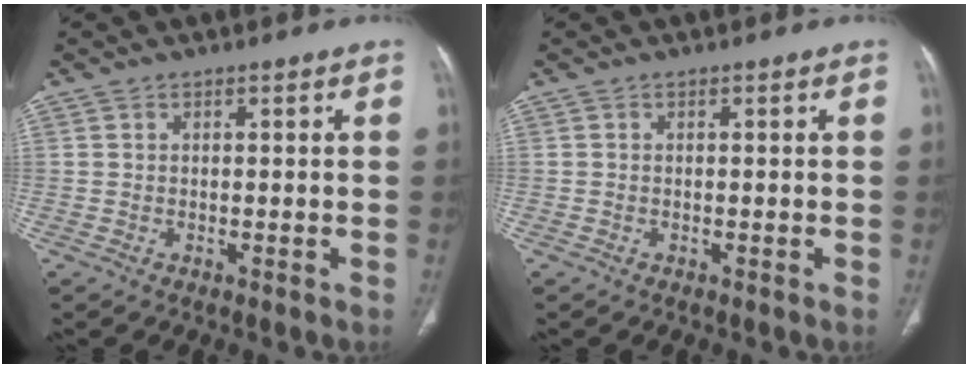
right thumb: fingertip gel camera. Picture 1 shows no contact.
{"total": 0.0}